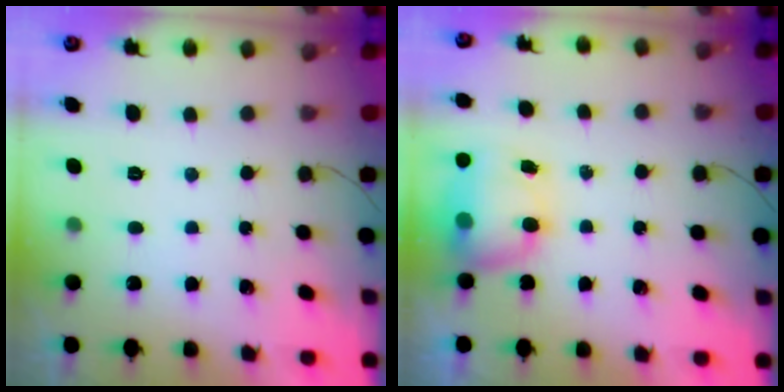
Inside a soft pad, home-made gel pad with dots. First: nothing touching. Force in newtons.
{"total": 8.4, "press": 8.1, "slide": 2.3}